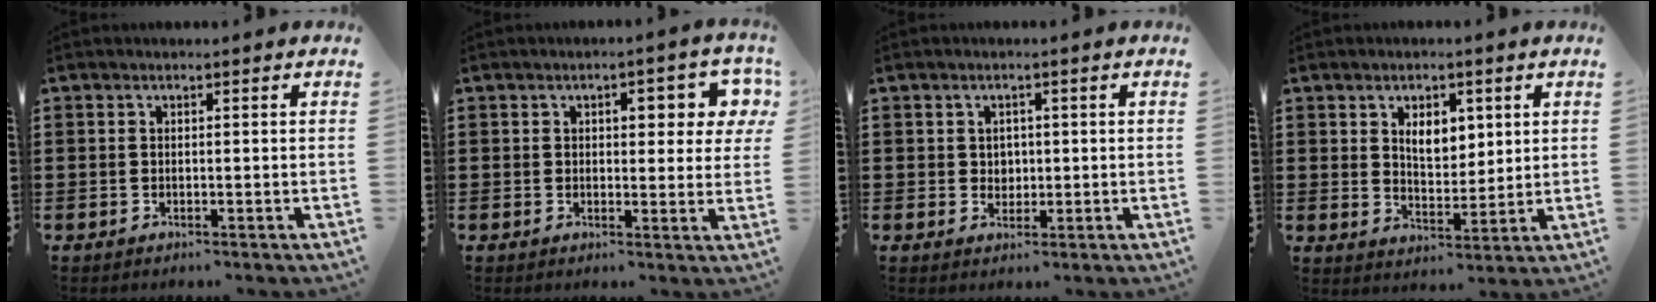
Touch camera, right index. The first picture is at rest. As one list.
[{"total": 4.6, "force": [1.5, 2.2, 3.8], "torque": [-0.047, -0.001, 0.015]}, {"total": 1.7, "force": [0.6, 1.6, 0.5], "torque": [-0.007, 0.007, 0.007]}, {"total": 5.0, "force": [2.1, 3.0, 3.4], "torque": [-0.063, 0.006, 0.032]}]